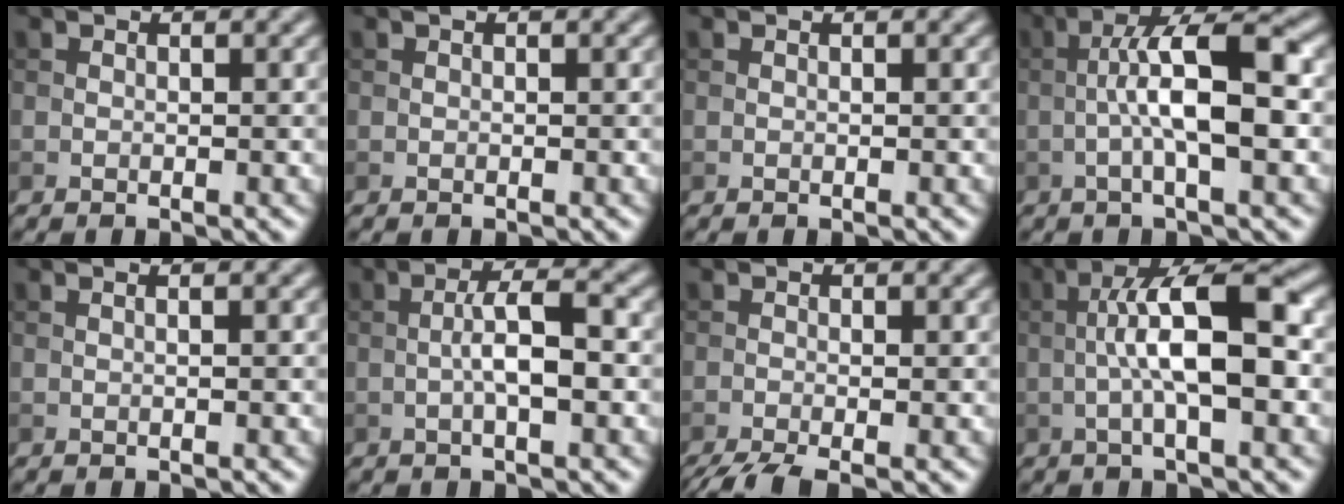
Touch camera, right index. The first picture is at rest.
{"total": 0.0}
{"total": 0.0}
{"total": 7.1, "force": [-0.8, 1.5, 6.9], "torque": [-0.118, 0.018, -0.018]}
{"total": 0.9, "force": [0.3, 0.3, 0.9], "torque": [-0.010, 0.002, -0.004]}
{"total": 3.9, "force": [-0.5, 0.9, 3.7], "torque": [-0.071, 0.007, -0.012]}
{"total": 3.5, "force": [-2.6, 0.6, 2.2], "torque": [-0.036, -0.008, -0.054]}
{"total": 7.8, "force": [-0.5, 1.9, 7.6], "torque": [-0.126, 0.019, -0.014]}